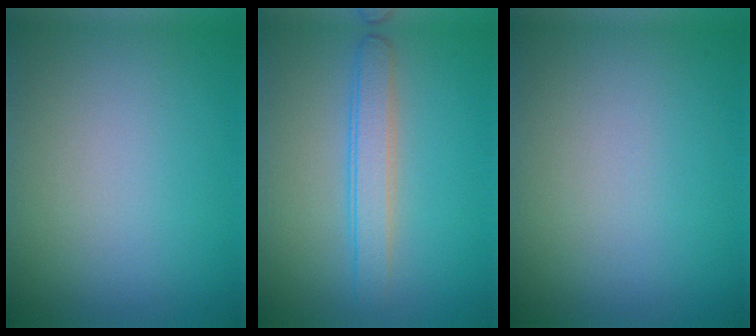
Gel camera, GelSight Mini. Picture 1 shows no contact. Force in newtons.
{"total": 2.7, "press": 2.7, "slide": 0.1}
{"total": 0.0}